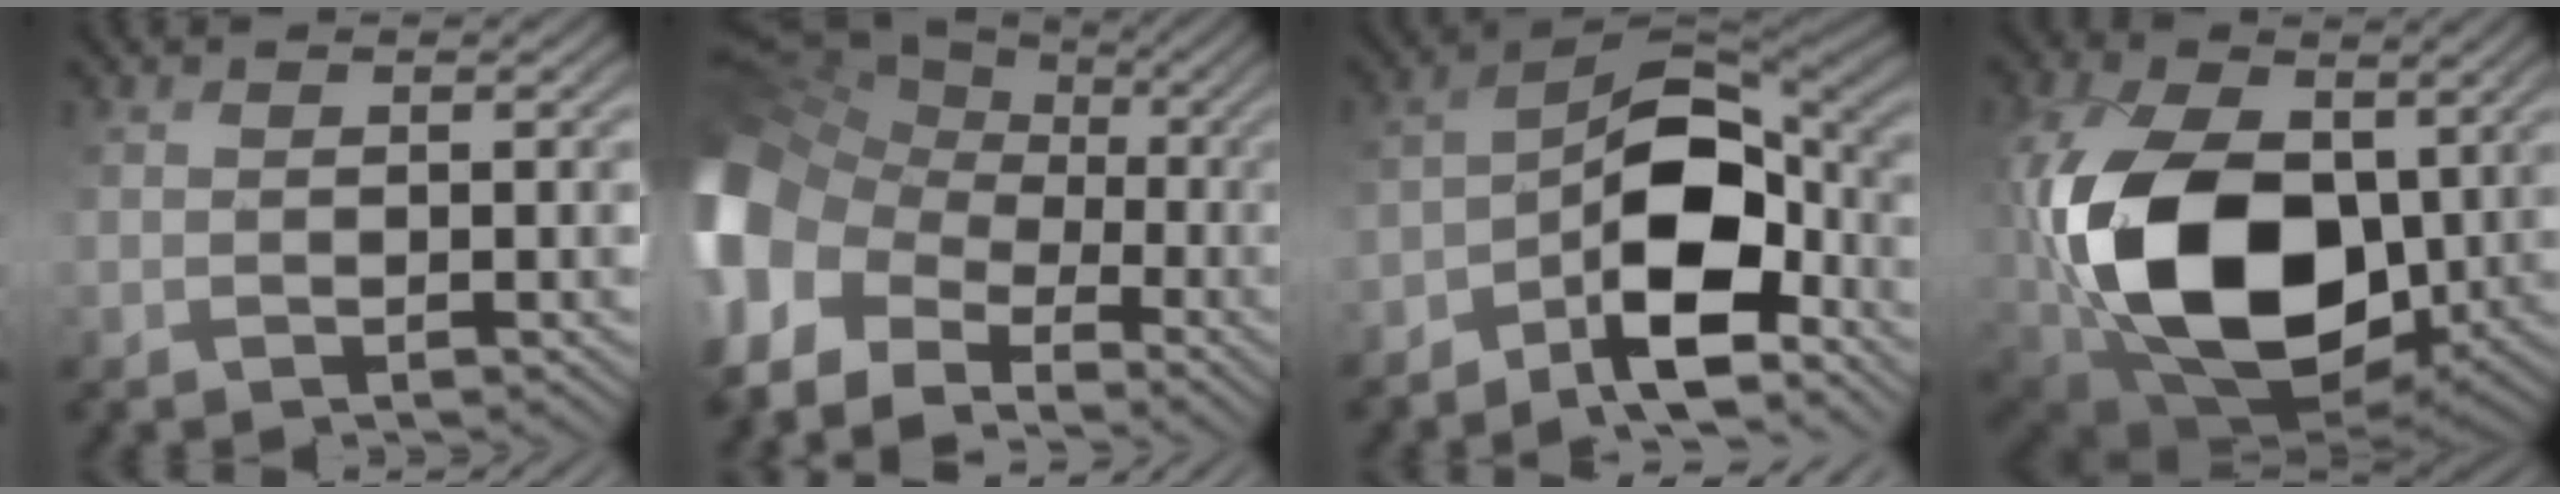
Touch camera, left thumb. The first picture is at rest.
{"total": 15.9, "force": [-4.2, 12.0, 9.6], "torque": [-0.261, -0.011, -0.076]}
{"total": 11.4, "force": [-5.9, 5.3, 8.2], "torque": [-0.140, -0.005, -0.122]}
{"total": 18.4, "force": [1.6, 12.2, 13.6], "torque": [-0.328, -0.014, 0.041]}